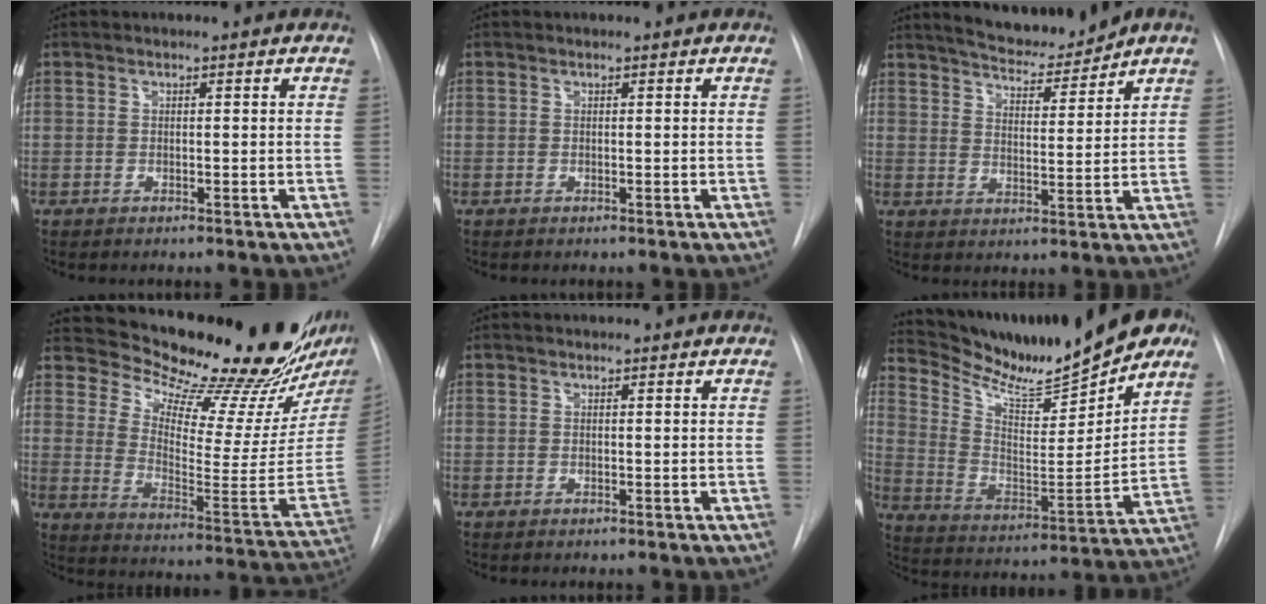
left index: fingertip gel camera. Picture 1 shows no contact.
{"total": 0.0}
{"total": 8.7, "force": [8.2, 0.4, 2.8], "torque": [-0.047, -0.009, 0.135]}
{"total": 24.3, "force": [20.8, 3.0, 12.3], "torque": [-0.189, -0.092, 0.279]}
{"total": 0.0}
{"total": 20.9, "force": [18.6, 3.3, 8.9], "torque": [-0.152, -0.034, 0.291]}